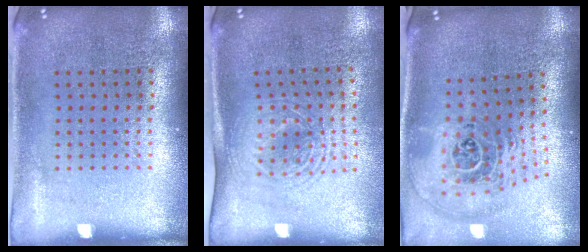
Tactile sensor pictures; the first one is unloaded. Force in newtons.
{"total": 1.7, "press": 1.3, "slide": 1.0}
{"total": 2.5, "press": 1.8, "slide": 1.8}